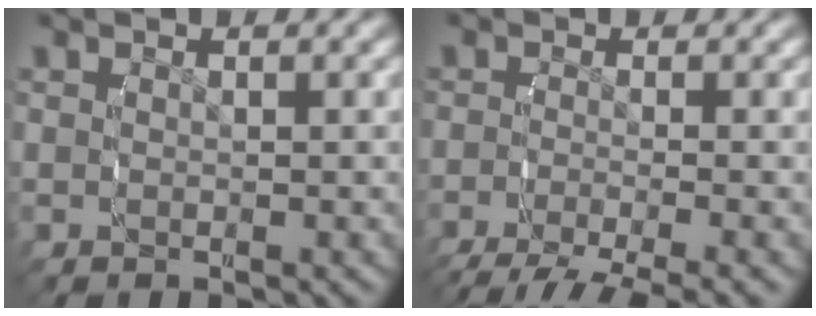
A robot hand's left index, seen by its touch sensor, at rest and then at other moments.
{"total": 7.8, "force": [-6.4, 2.8, 3.4], "torque": [-0.050, -0.024, -0.087]}